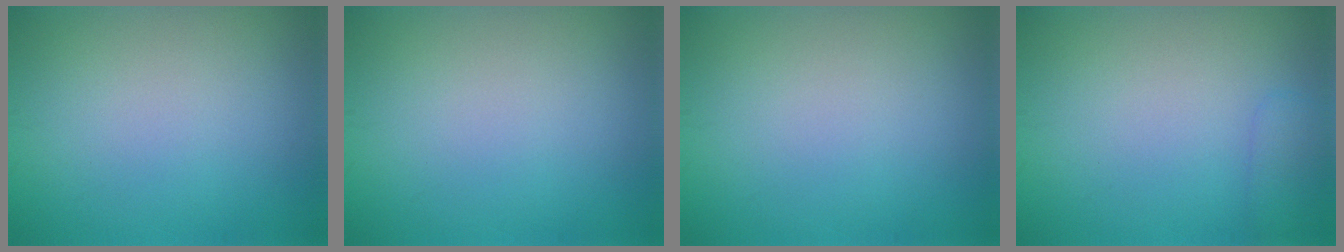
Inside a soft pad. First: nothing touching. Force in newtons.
{"total": 0.0}
{"total": 0.0}
{"total": 1.3, "press": 1.3, "slide": 0.1}